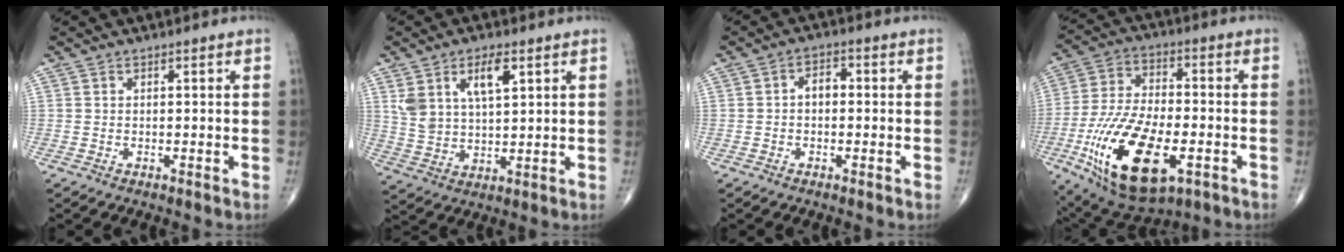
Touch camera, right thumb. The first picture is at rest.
{"total": 9.5, "force": [4.2, 4.5, 7.2], "torque": [-0.127, -0.013, 0.086]}
{"total": 3.4, "force": [-0.2, 2.2, 2.5], "torque": [-0.031, 0.016, -0.011]}
{"total": 22.4, "force": [-7.6, 10.6, 18.2], "torque": [-0.355, 0.008, -0.119]}